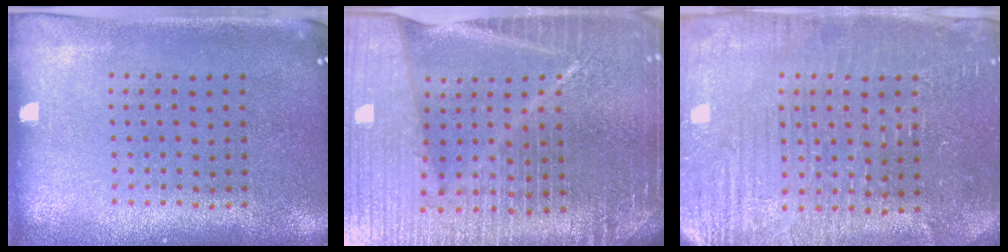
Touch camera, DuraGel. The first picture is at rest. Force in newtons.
{"total": 7.2, "press": 6.1, "slide": 3.8}
{"total": 4.0, "press": 3.9, "slide": 0.9}